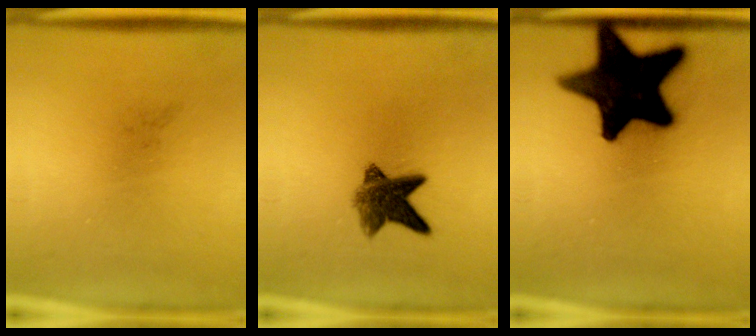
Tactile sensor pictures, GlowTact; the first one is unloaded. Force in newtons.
{"total": 7.9}
{"total": 19.8}